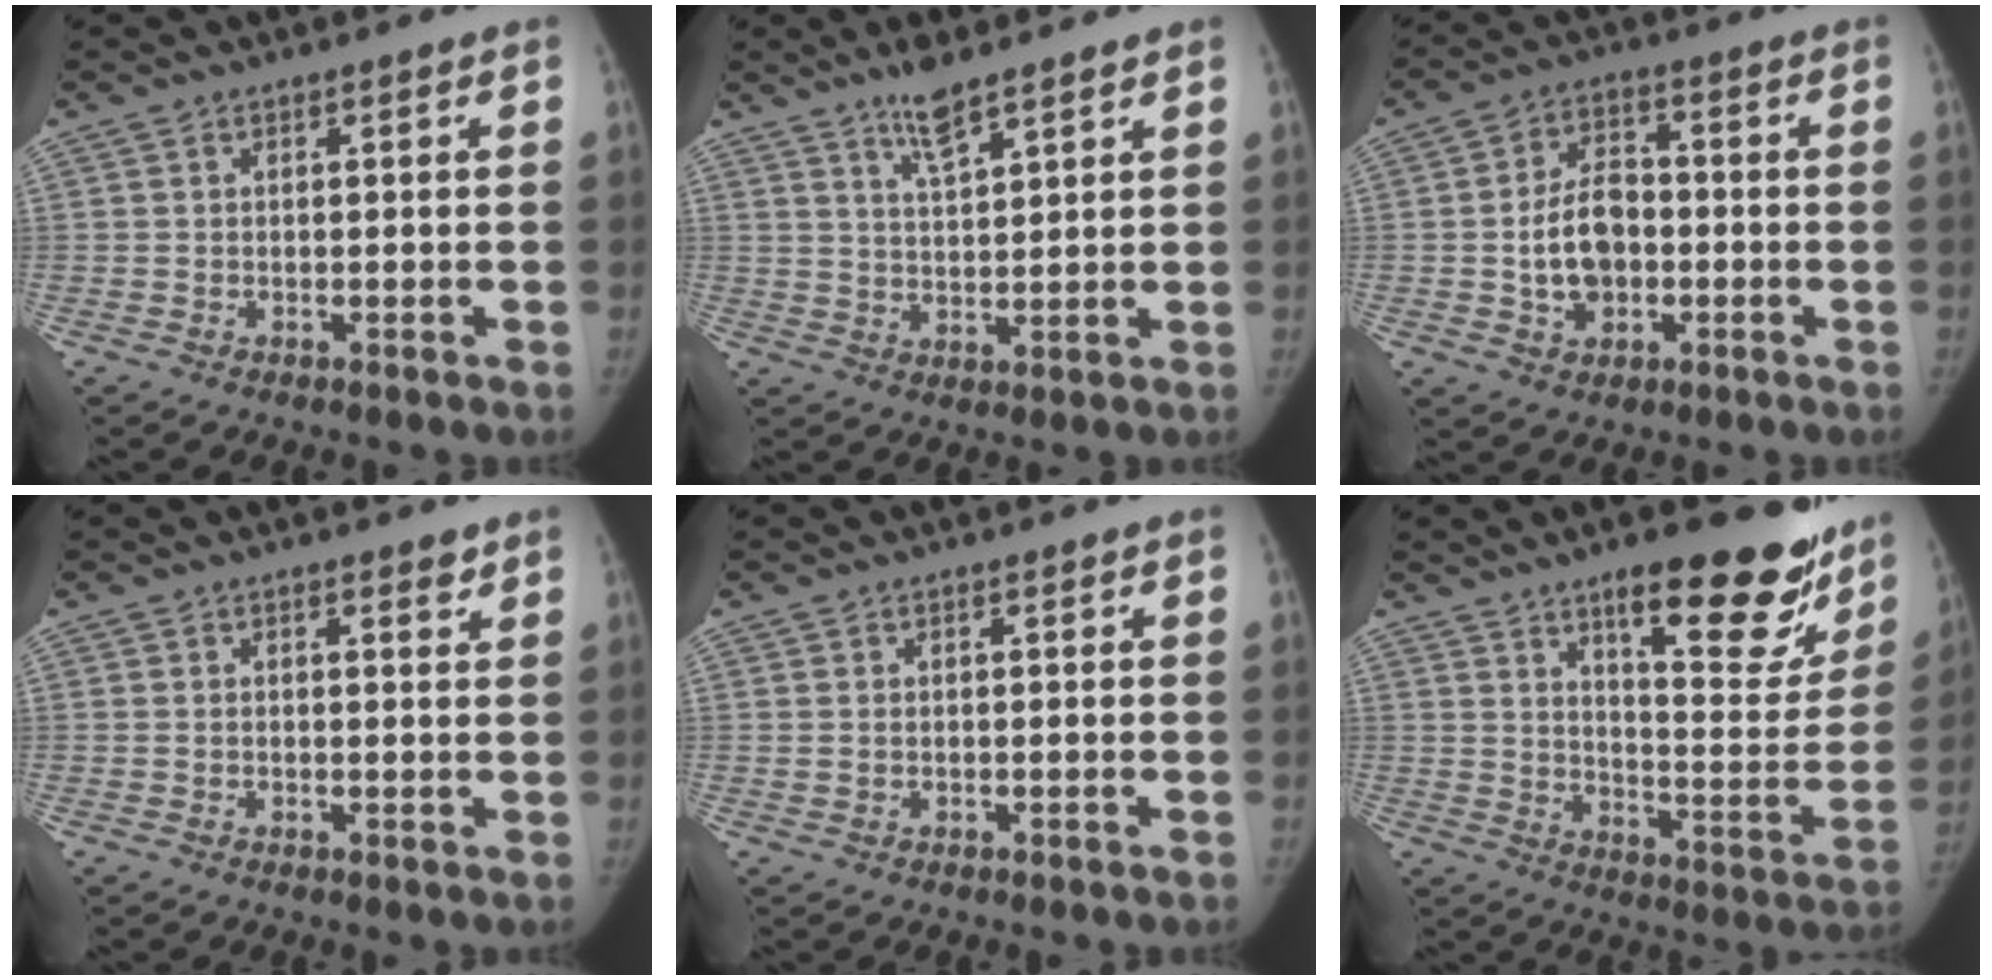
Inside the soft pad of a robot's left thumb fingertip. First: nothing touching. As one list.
[{"total": 5.6, "force": [4.3, 1.0, 3.5], "torque": [-0.054, -0.027, 0.079]}, {"total": 9.6, "force": [-1.5, 6.8, 6.6], "torque": [-0.094, 0.019, -0.027]}, {"total": 1.3, "force": [1.0, 0.5, 0.7], "torque": [0.003, -0.006, 0.012]}, {"total": 0.7, "force": [0.2, 0.4, 0.5], "torque": [-0.011, 0.002, 0.009]}, {"total": 21.6, "force": [14.0, 6.8, 14.9], "torque": [-0.142, -0.090, 0.199]}]